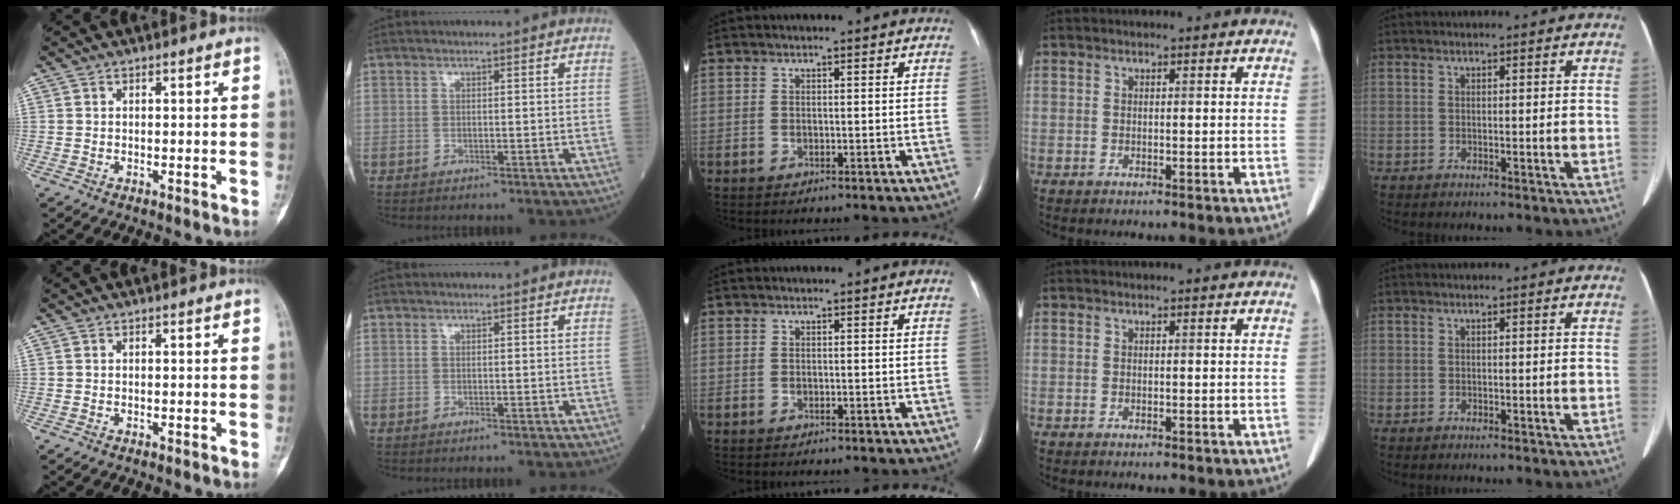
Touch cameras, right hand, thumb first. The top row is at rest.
{}